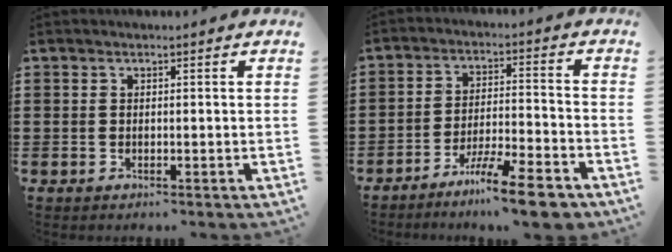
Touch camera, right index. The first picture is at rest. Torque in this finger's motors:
{"motor_torque": [1.56, -0.57, 0.38, 0.05]}